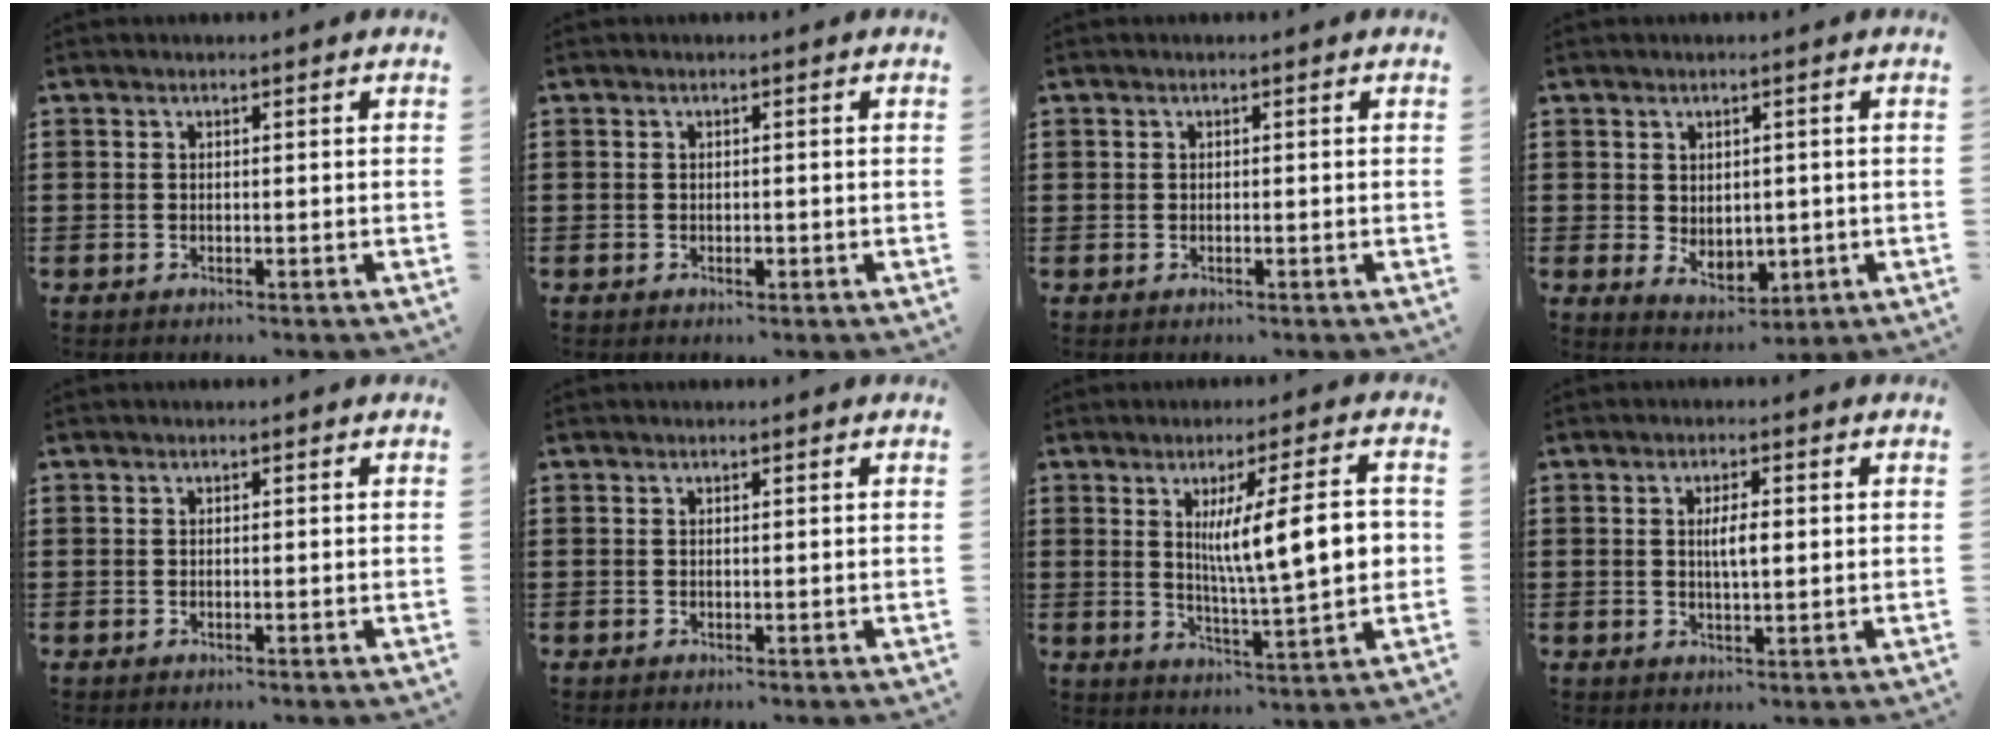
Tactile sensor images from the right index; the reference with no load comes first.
{"total": 1.1, "force": [-0.3, 0.5, 0.9], "torque": [-0.017, -0.002, -0.005]}
{"total": 0.0}
{"total": 3.5, "force": [0.5, 2.7, 2.2], "torque": [-0.039, 0.002, 0.009]}
{"total": 0.0}
{"total": 0.0}
{"total": 11.8, "force": [2.0, 2.0, 11.4], "torque": [-0.186, -0.002, 0.025]}
{"total": 3.5, "force": [0.3, 0.9, 3.4], "torque": [-0.064, 0.001, 0.003]}